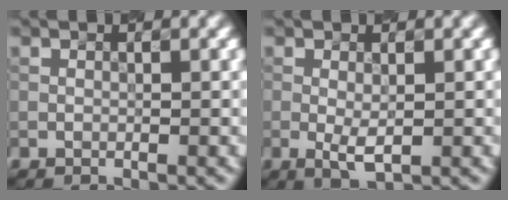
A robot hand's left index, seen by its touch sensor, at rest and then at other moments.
{"total": 2.0, "force": [-0.2, 0.7, 1.9], "torque": [-0.037, -0.006, -0.002]}